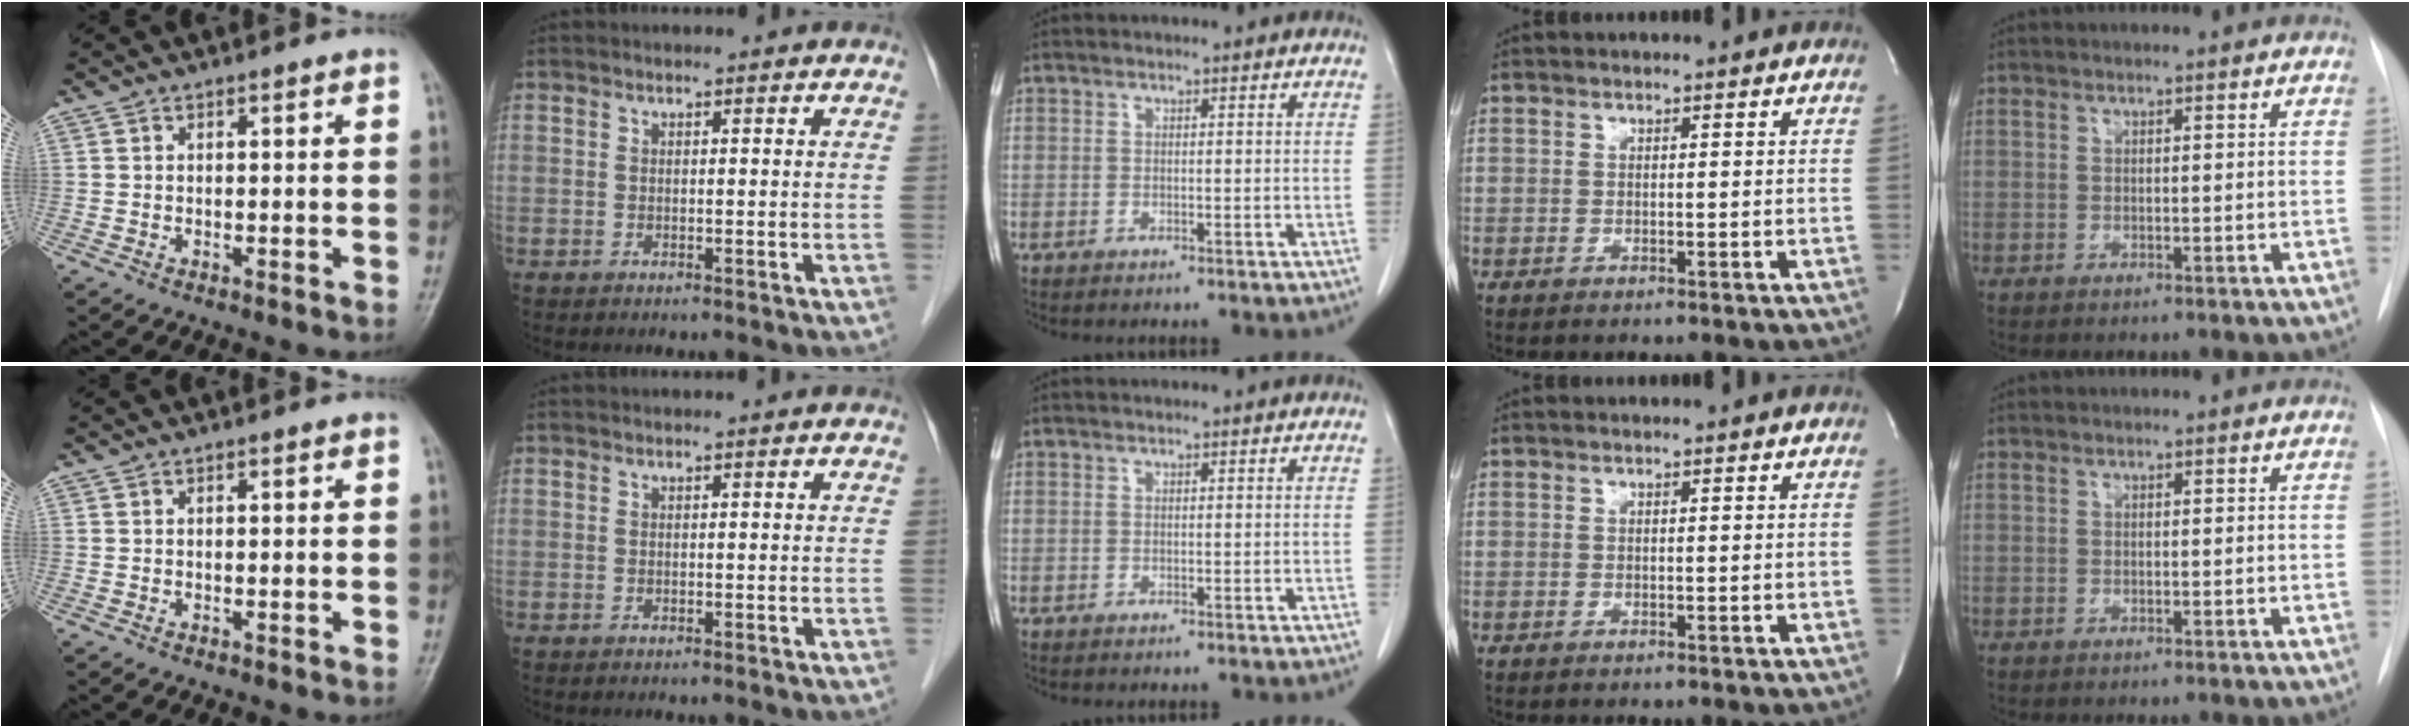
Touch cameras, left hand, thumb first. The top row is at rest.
{}